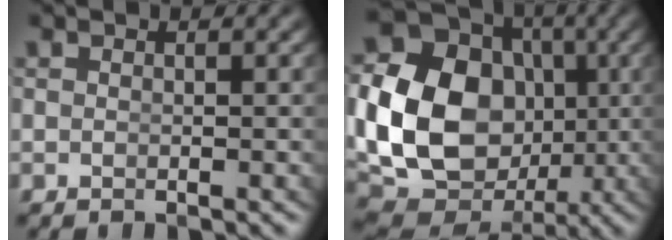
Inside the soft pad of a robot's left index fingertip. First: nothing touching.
{"total": 19.3, "force": [-0.1, 16.0, 10.8], "torque": [-0.248, -0.065, 0.017]}